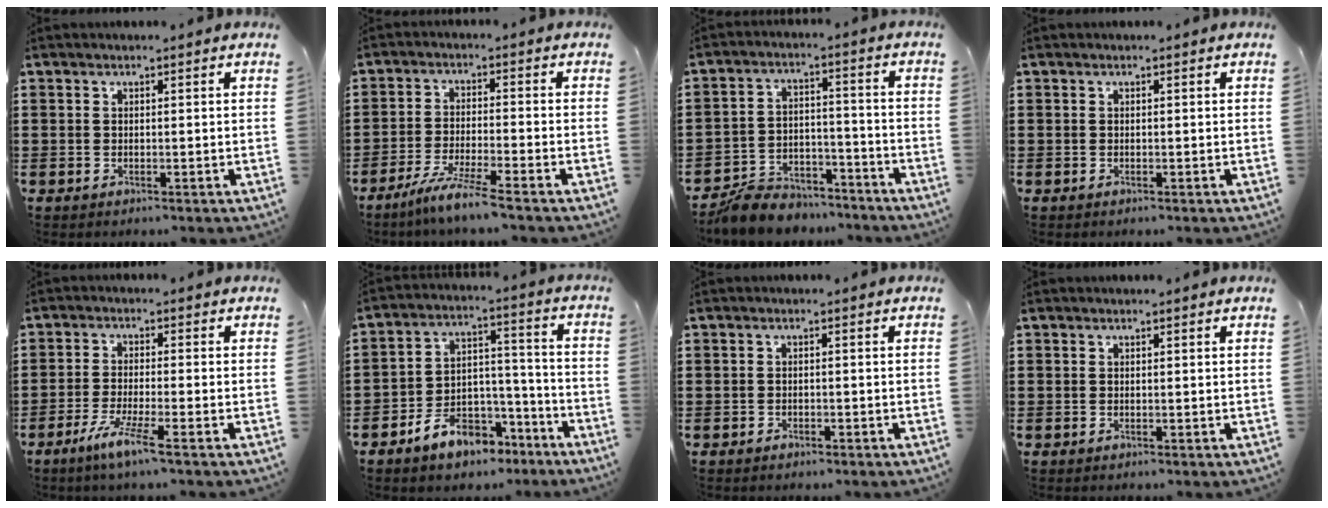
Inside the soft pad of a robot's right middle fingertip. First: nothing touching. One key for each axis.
{"total": 5.9, "fx": -4.9, "fy": -0.7, "fz": 3.2, "tx": -0.069, "ty": -0.022, "tz": -0.091}
{"total": 6.6, "fx": -6.4, "fy": 1.5, "fz": 0.7, "tx": -0.021, "ty": 0.017, "tz": -0.128}
{"total": 0.0}
{"total": 5.0, "fx": -3.4, "fy": -0.2, "fz": 3.7, "tx": -0.073, "ty": -0.011, "tz": -0.061}
{"total": 7.1, "fx": -5.9, "fy": 3.4, "fz": 1.8, "tx": -0.034, "ty": 0.026, "tz": -0.113}
{"total": 0.8, "fx": -0.7, "fy": 0.3, "fz": 0.2, "tx": -0.006, "ty": -0.003, "tz": -0.014}
{"total": 0.0}